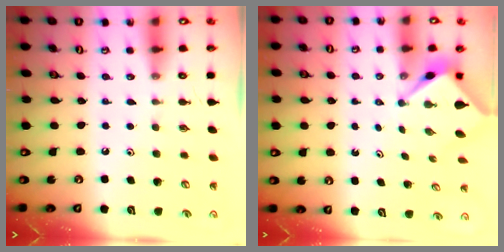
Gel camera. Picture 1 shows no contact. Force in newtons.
{"total": 2.5, "press": 2.5, "slide": 0.1}